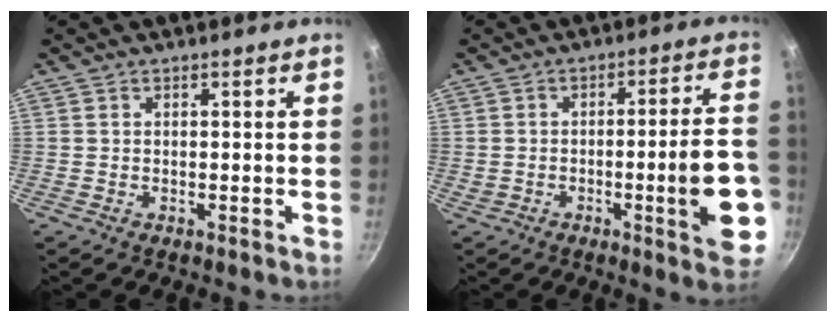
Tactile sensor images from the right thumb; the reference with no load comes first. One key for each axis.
{"total": 12.5, "fx": -3.7, "fy": 2.4, "fz": 11.7, "tx": -0.145, "ty": 0.020, "tz": -0.047}